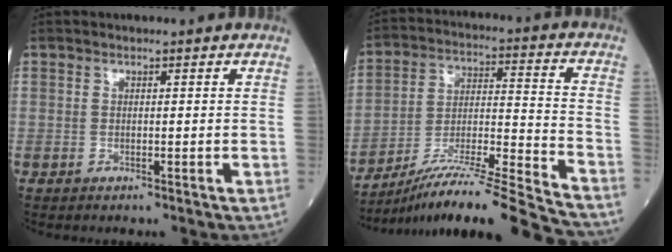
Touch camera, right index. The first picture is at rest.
{"total": 21.2, "force": [-18.8, -1.2, 9.8], "torque": [-0.150, -0.011, -0.307]}